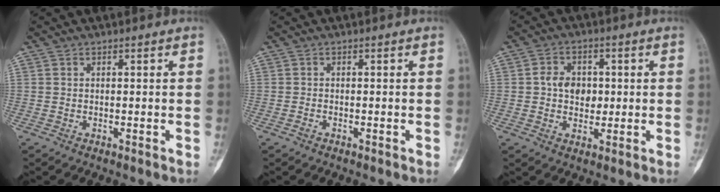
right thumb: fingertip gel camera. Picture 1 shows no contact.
{"total": 0.6, "force": [-0.4, 0.3, 0.2], "torque": [-0.008, 0.002, -0.009]}
{"total": 6.4, "force": [0.4, 4.9, 4.1], "torque": [-0.038, 0.005, 0.005]}